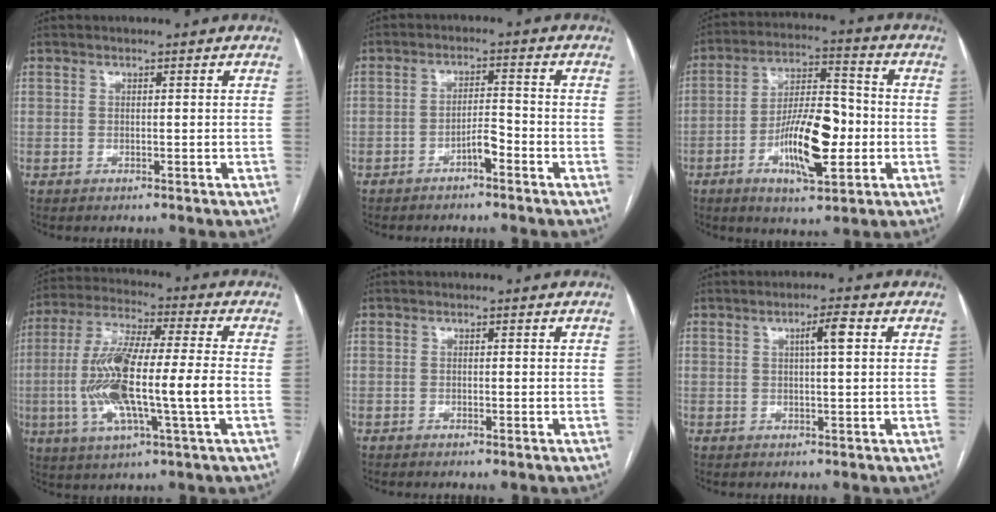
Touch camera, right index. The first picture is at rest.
{"total": 3.2, "force": [-2.1, 0.6, 2.4], "torque": [-0.038, 0.007, -0.036]}
{"total": 13.2, "force": [-3.4, 4.0, 12.1], "torque": [-0.219, 0.008, -0.056]}
{"total": 16.5, "force": [-2.4, 1.6, 16.3], "torque": [-0.328, 0.001, -0.045]}
{"total": 0.5, "force": [-0.3, 0.1, 0.4], "torque": [-0.006, 0.000, -0.005]}
{"total": 3.4, "force": [1.0, 0.2, 3.3], "torque": [-0.054, 0.006, 0.014]}